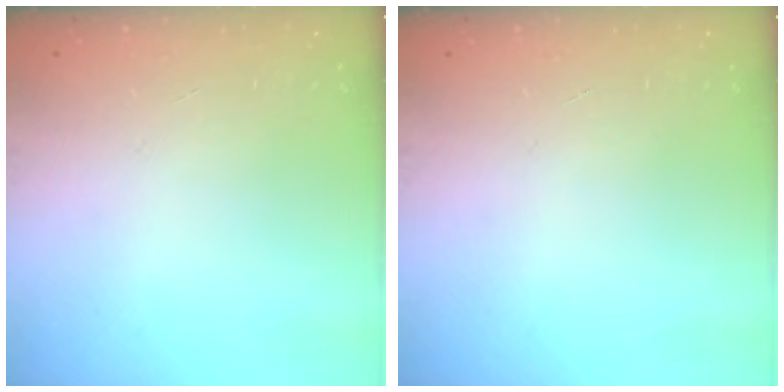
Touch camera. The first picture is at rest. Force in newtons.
{"total": 0.0}